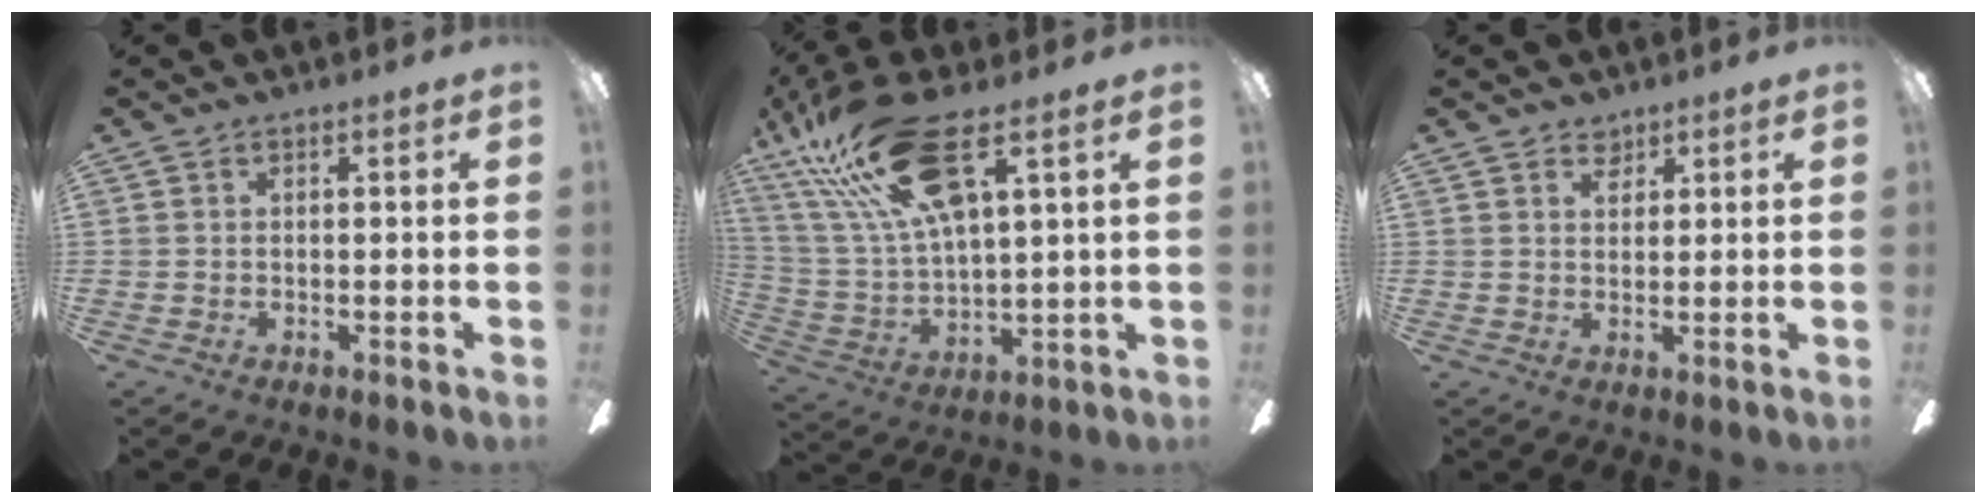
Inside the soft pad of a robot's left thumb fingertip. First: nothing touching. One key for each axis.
{"total": 22.5, "fx": 12.7, "fy": 7.4, "fz": 17.0, "tx": -0.332, "ty": -0.042, "tz": 0.218}
{"total": 2.9, "fx": 2.2, "fy": 1.8, "fz": 0.7, "tx": -0.002, "ty": -0.009, "tz": 0.039}